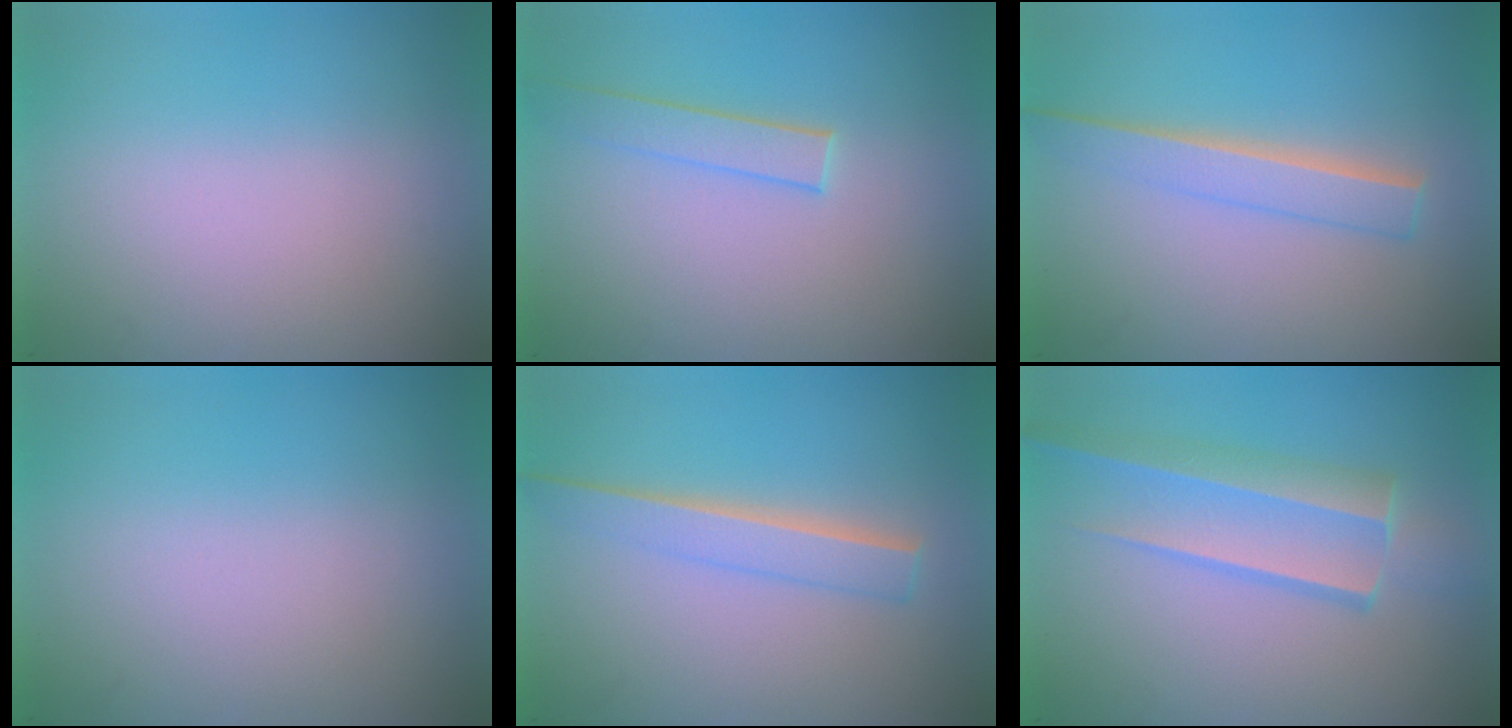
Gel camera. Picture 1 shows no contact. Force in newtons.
{"total": 1.5}
{"total": 2.2}
{"total": 0.0}
{"total": 2.3}
{"total": 3.2}